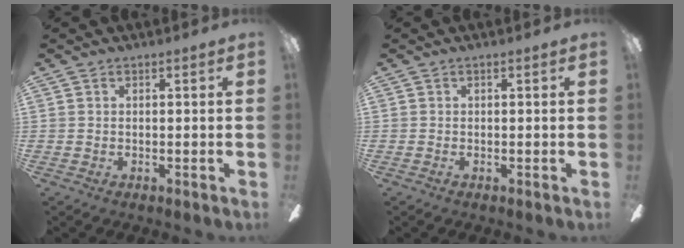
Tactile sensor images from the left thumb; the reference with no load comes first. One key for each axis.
{"total": 0.0}